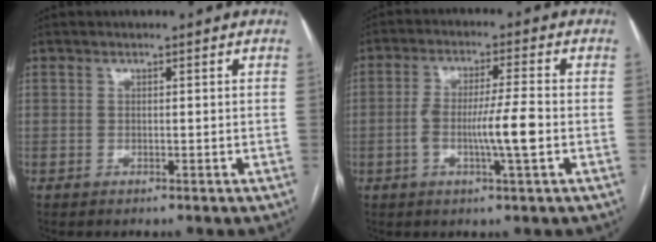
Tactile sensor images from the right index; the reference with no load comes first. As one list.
[{"total": 7.4, "force": [-1.7, 0.0, 7.2], "torque": [-0.132, 0.004, -0.030]}]